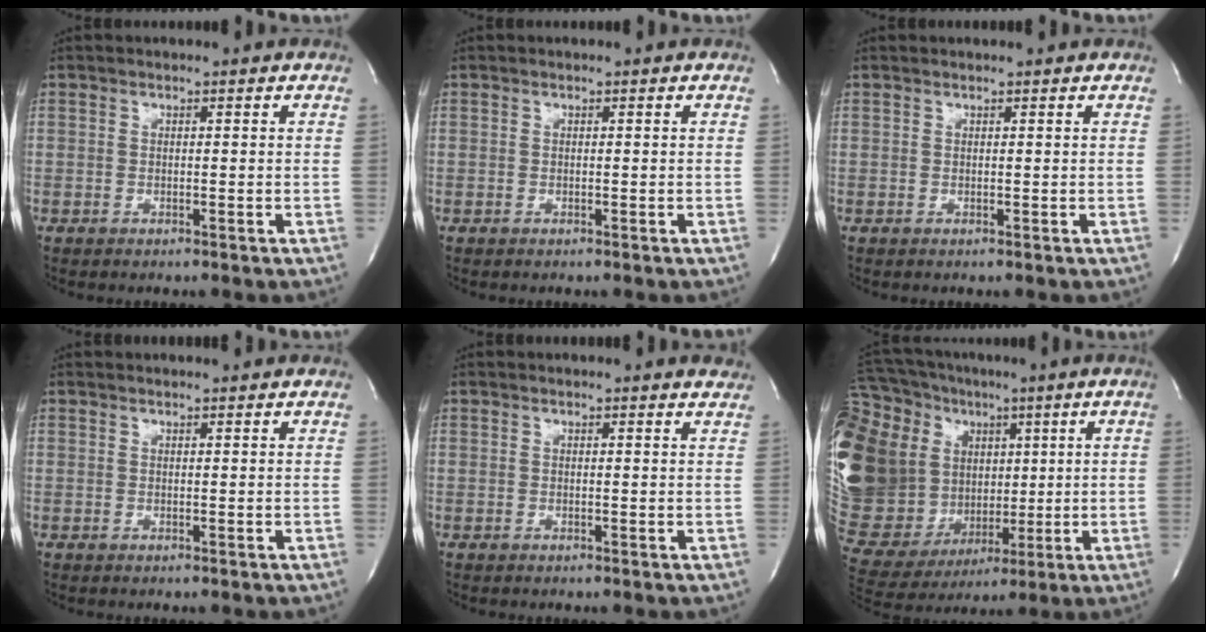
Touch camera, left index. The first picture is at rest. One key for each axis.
{"total": 0.0}
{"total": 1.0, "fx": 0.9, "fy": 0.0, "fz": 0.2, "tx": -0.007, "ty": 0.009, "tz": 0.015}
{"total": 2.9, "fx": 2.8, "fy": 0.1, "fz": 0.6, "tx": -0.010, "ty": 0.017, "tz": 0.035}
{"total": 4.3, "fx": 4.2, "fy": 0.3, "fz": 0.7, "tx": -0.007, "ty": -0.004, "tz": 0.028}
{"total": 35.1, "fx": 8.0, "fy": 25.3, "fz": 23.0, "tx": -0.595, "ty": 0.099, "tz": 0.168}